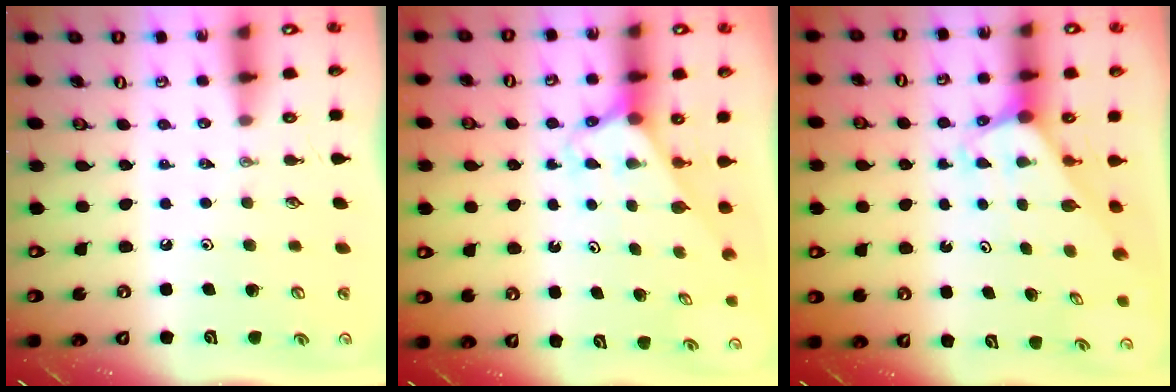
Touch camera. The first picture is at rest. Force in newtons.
{"total": 2.5, "press": 2.5, "slide": 0.2}
{"total": 2.0, "press": 2.0, "slide": 0.1}